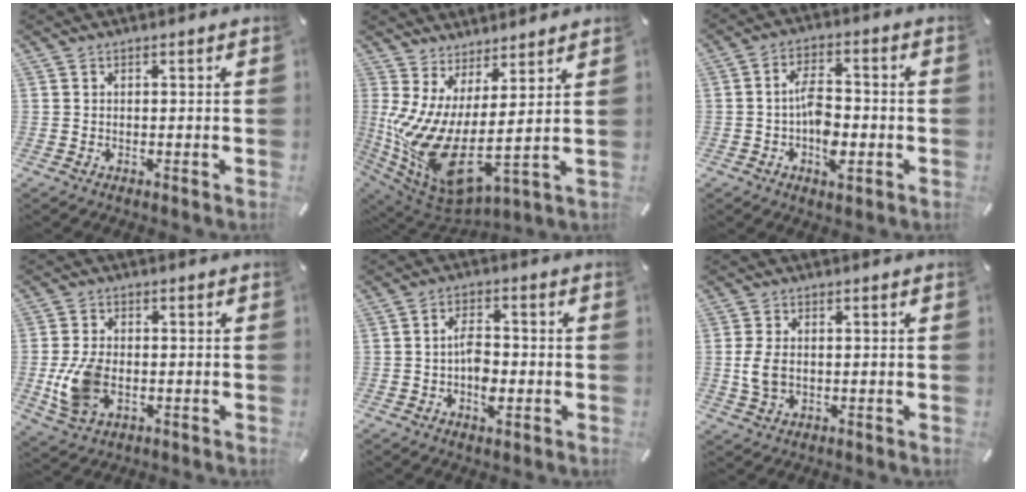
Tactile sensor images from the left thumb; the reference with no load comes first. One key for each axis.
{"total": 10.6, "fx": -0.9, "fy": 3.0, "fz": 10.1, "tx": -0.210, "ty": -0.050, "tz": -0.015}
{"total": 8.3, "fx": -2.0, "fy": 4.7, "fz": 6.5, "tx": -0.118, "ty": 0.009, "tz": -0.035}
{"total": 8.9, "fx": -1.9, "fy": 5.9, "fz": 6.4, "tx": -0.148, "ty": 0.000, "tz": -0.032}
{"total": 6.2, "fx": -1.5, "fy": 3.7, "fz": 4.7, "tx": -0.085, "ty": 0.006, "tz": -0.029}
{"total": 5.3, "fx": -0.3, "fy": 3.5, "fz": 4.0, "tx": -0.101, "ty": -0.001, "tz": -0.010}